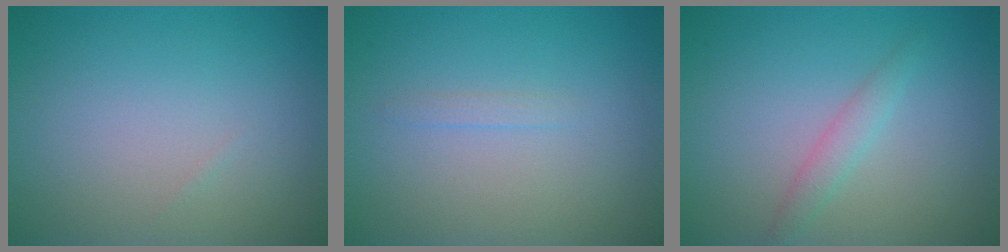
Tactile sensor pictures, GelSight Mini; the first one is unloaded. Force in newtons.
{"total": 0.6, "press": 0.6, "slide": 0.1}
{"total": 1.5, "press": 1.5, "slide": 0.1}